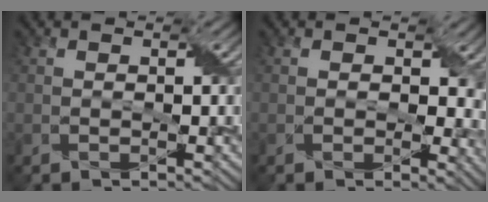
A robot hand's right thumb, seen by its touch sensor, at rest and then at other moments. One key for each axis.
{"total": 5.0, "fx": 0.6, "fy": 3.5, "fz": 3.4, "tx": -0.044, "ty": -0.015, "tz": 0.011}